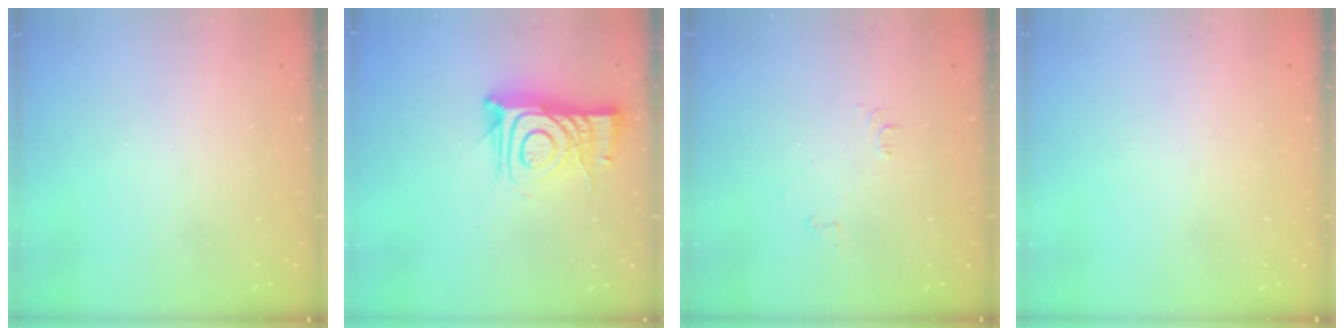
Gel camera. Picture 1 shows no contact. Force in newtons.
{"total": 12.7, "press": 12.7, "slide": 0.6}
{"total": 3.5, "press": 3.4, "slide": 0.5}
{"total": 2.8, "press": 2.8, "slide": 0.4}